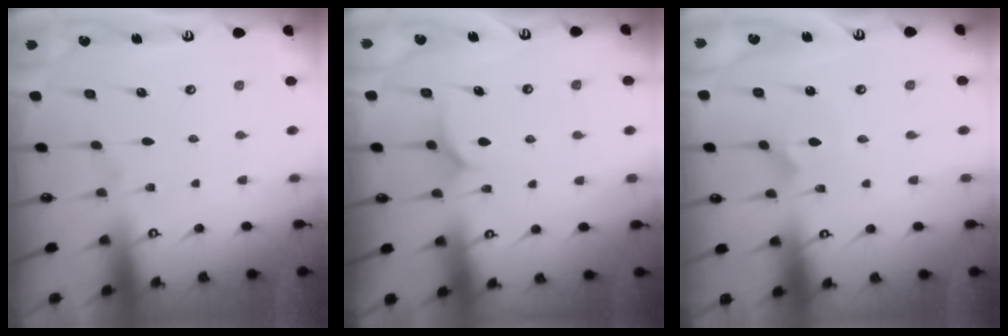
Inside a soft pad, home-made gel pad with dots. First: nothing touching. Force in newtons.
{"total": 5.8, "press": 5.8, "slide": 0.3}
{"total": 2.9, "press": 2.9, "slide": 0.4}